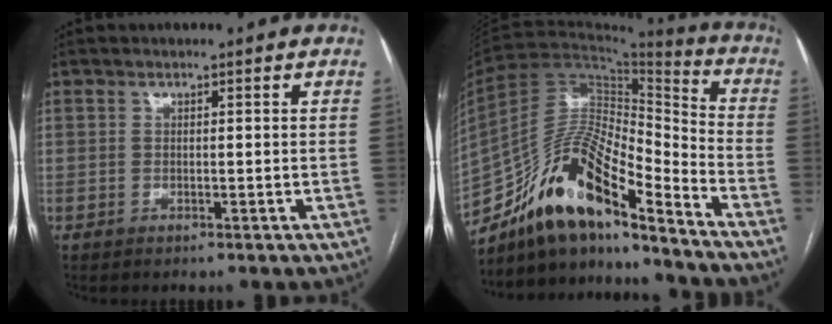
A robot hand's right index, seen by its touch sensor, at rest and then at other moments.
{"total": 17.2, "force": [-13.0, 3.8, 10.6], "torque": [-0.189, 0.032, -0.231]}